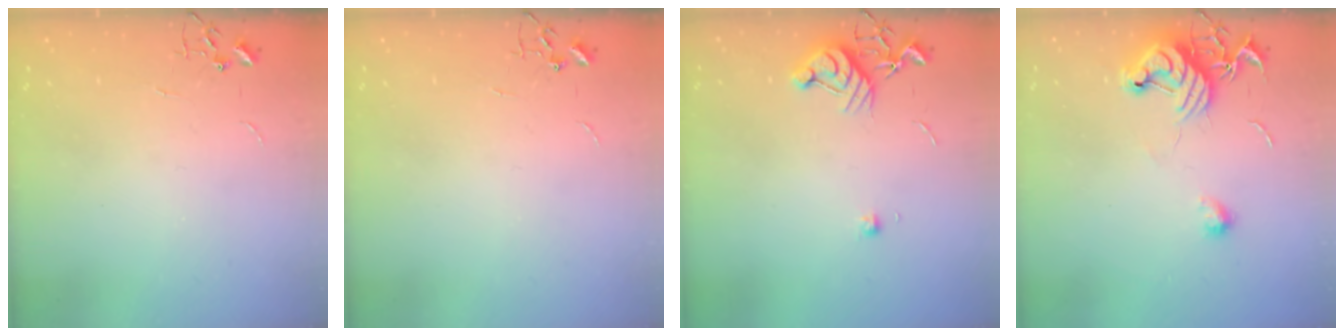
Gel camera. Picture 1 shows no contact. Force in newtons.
{"total": 0.0}
{"total": 8.5, "press": 8.5, "slide": 0.9}
{"total": 12.1, "press": 12.1, "slide": 0.4}